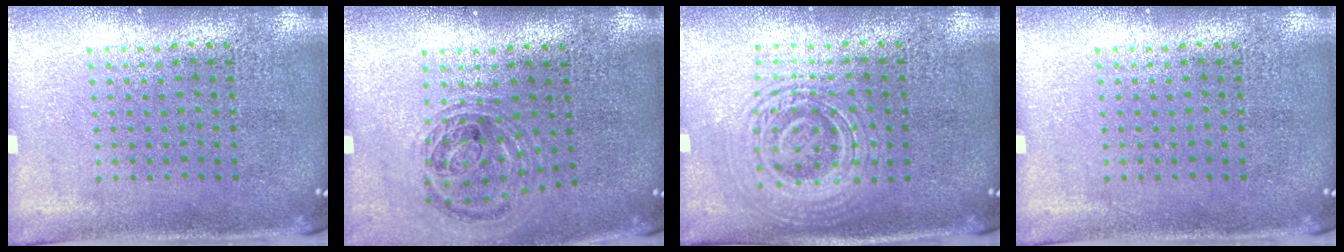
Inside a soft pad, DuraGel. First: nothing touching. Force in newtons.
{"total": 1.0, "press": 1.0, "slide": 0.2}
{"total": 2.1, "press": 2.1, "slide": 0.4}
{"total": 0.0}